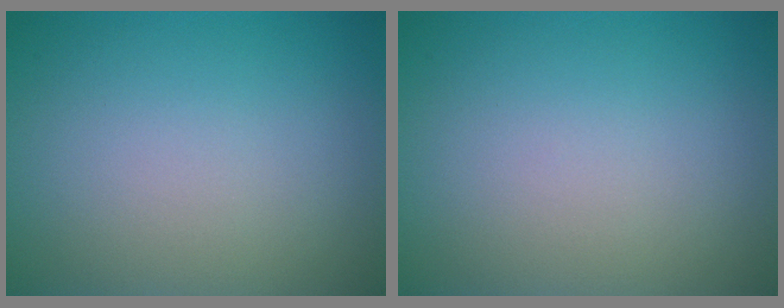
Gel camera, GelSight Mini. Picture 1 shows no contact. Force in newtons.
{"total": 0.0}